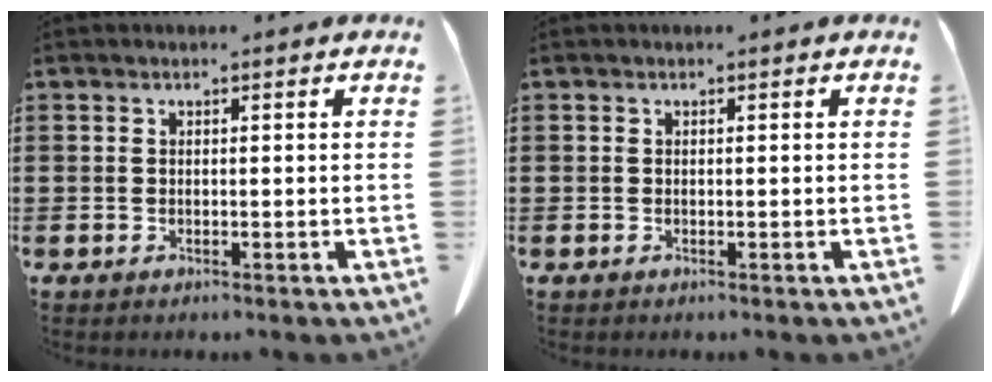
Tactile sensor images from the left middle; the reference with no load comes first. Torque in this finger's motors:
{"motor_torque": [-0.36, -0.36, 0.02, 0.01]}